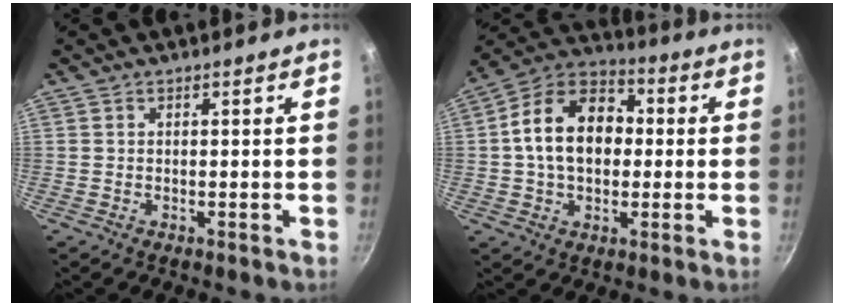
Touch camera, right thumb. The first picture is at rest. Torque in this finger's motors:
{"motor_torque": [0.64, 3.21, 1.47, -0.11, 0.13]}